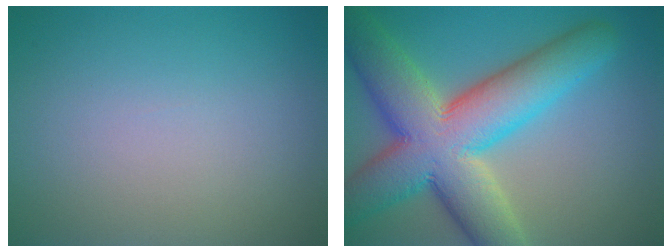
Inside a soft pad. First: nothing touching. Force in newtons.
{"total": 12.6, "press": 12.6, "slide": 0.7}